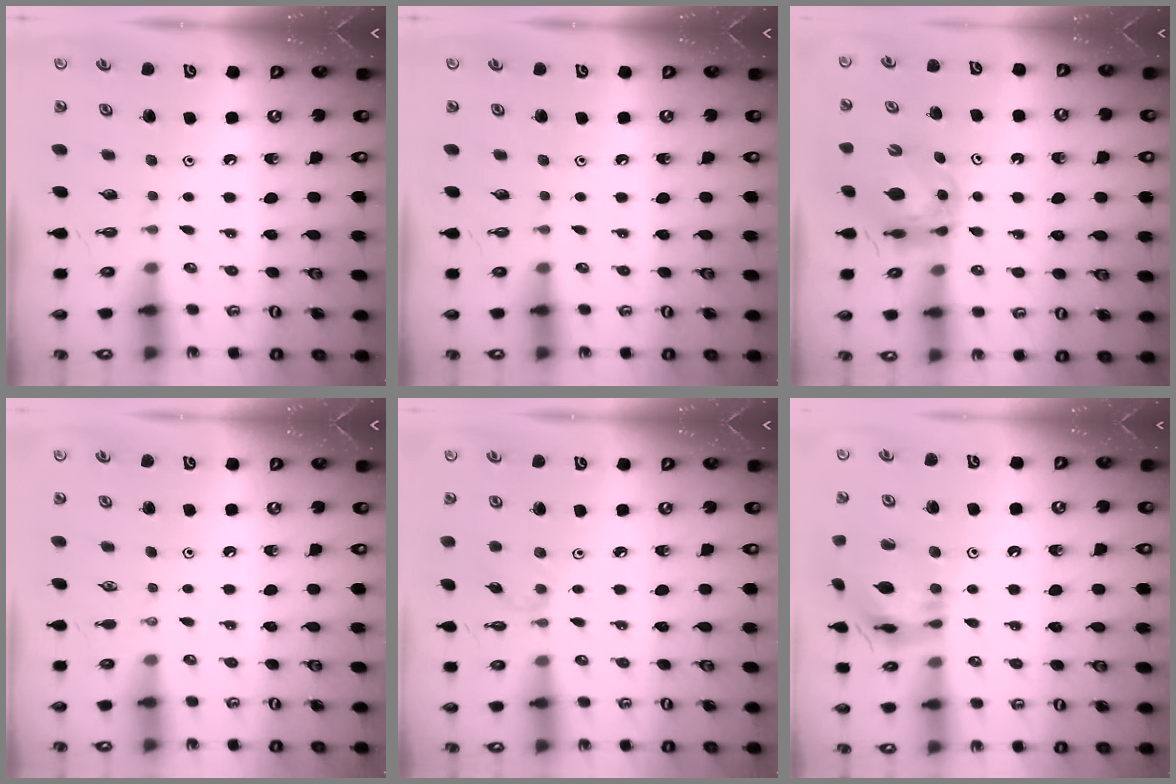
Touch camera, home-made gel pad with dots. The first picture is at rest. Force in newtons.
{"total": 0.0}
{"total": 6.2, "press": 6.2, "slide": 0.6}
{"total": 0.0}
{"total": 2.5, "press": 2.5, "slide": 0.5}
{"total": 15.1, "press": 15.0, "slide": 1.5}